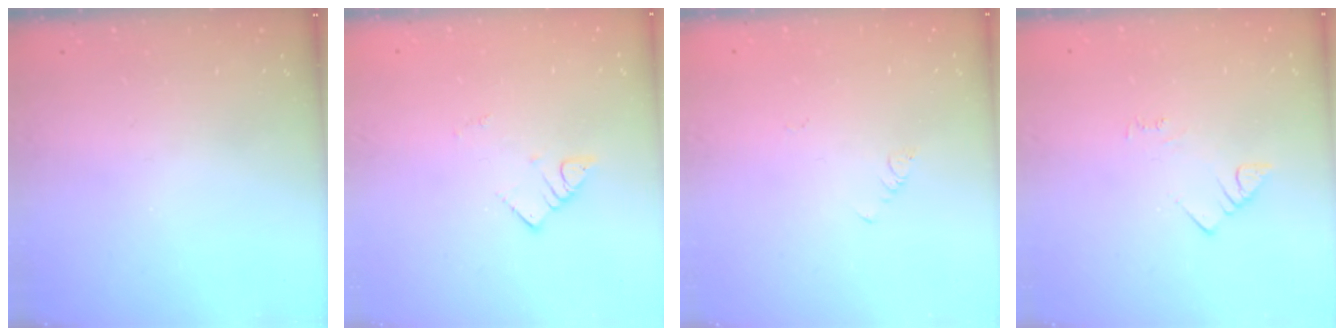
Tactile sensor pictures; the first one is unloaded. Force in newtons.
{"total": 2.6, "press": 2.6, "slide": 0.1}
{"total": 1.9, "press": 1.9, "slide": 0.4}
{"total": 2.5, "press": 2.5, "slide": 0.4}